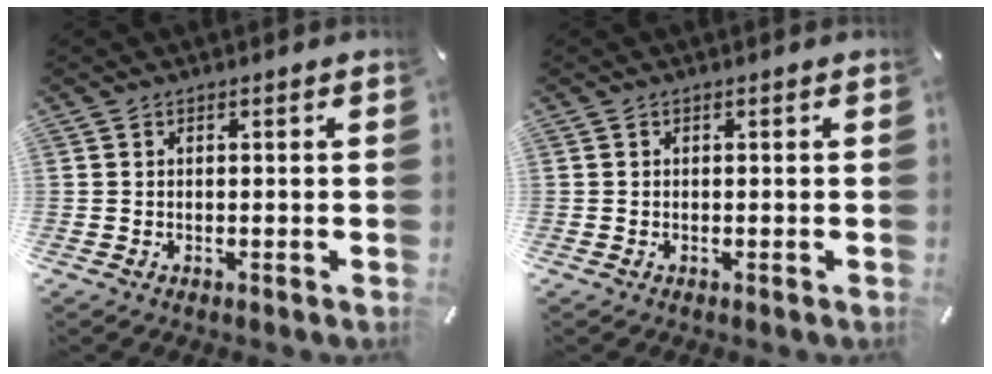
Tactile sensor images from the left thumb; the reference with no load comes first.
{"total": 0.0}